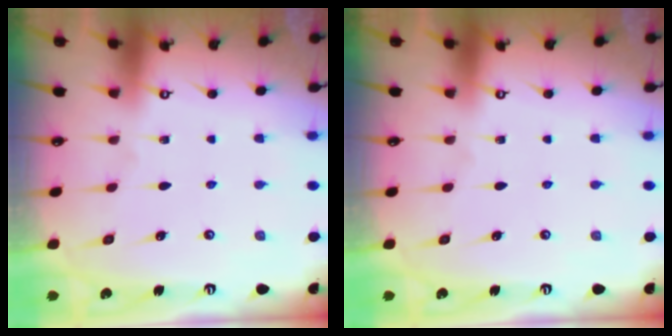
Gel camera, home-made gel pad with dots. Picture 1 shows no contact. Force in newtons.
{"total": 0.0}